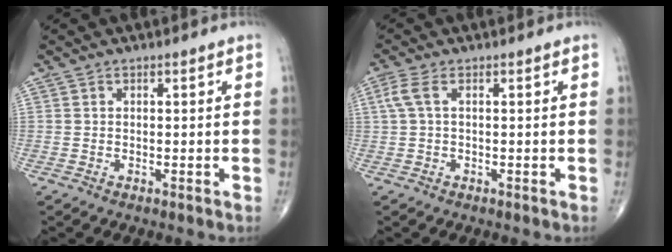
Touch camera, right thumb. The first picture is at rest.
{"total": 2.9, "force": [0.6, 1.1, 2.6], "torque": [-0.082, 0.015, 0.016]}